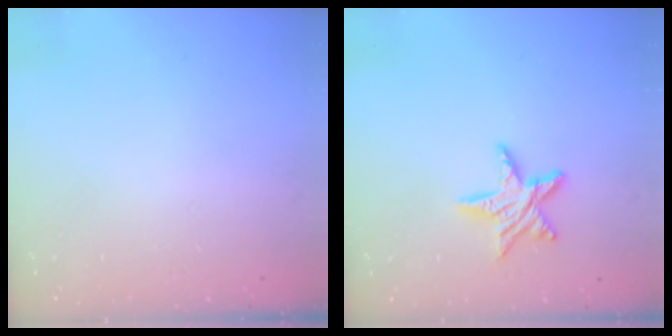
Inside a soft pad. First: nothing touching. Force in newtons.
{"total": 10.1, "press": 10.1, "slide": 0.5}